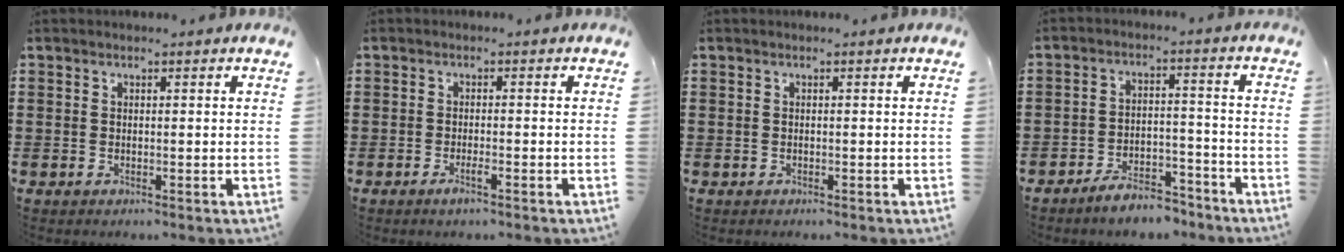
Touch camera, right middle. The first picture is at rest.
{"total": 1.8, "force": [-1.1, 0.2, 1.4], "torque": [-0.024, -0.003, -0.020]}
{"total": 0.0}
{"total": 5.7, "force": [-5.4, 1.1, 1.4], "torque": [-0.019, 0.014, -0.105]}